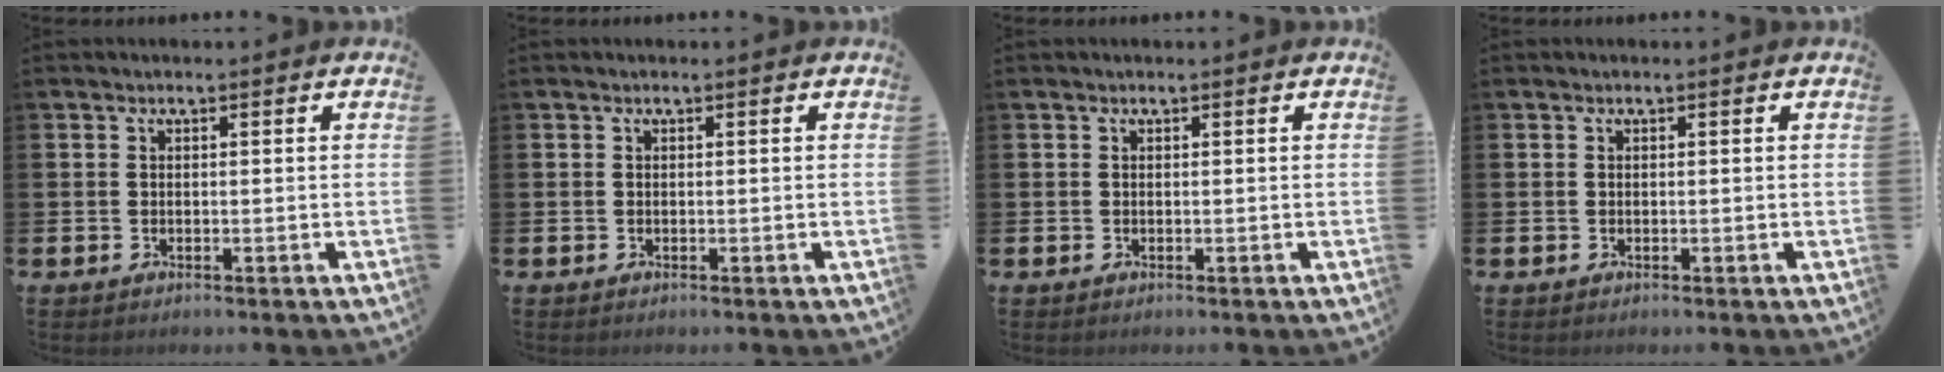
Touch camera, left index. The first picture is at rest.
{"total": 0.0}
{"total": 0.0}
{"total": 0.0}